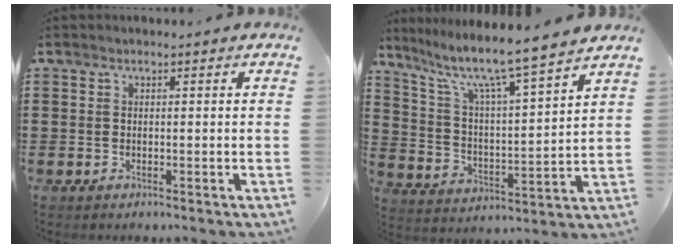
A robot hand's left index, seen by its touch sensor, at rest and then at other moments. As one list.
[{"total": 8.0, "force": [6.6, 0.2, 4.4], "torque": [-0.114, -0.049, 0.104]}]